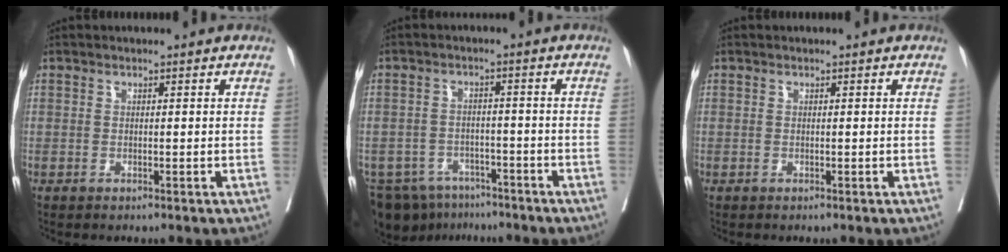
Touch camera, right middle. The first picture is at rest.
{"total": 10.9, "force": [-8.5, 6.2, 3.0], "torque": [-0.067, 0.000, -0.117]}
{"total": 0.0}